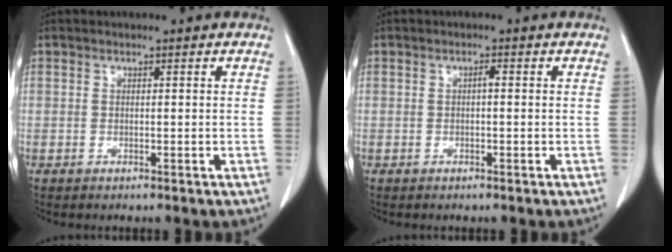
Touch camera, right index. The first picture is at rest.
{"total": 0.8, "force": [0.0, 0.2, 0.8], "torque": [-0.013, 0.002, -0.001]}